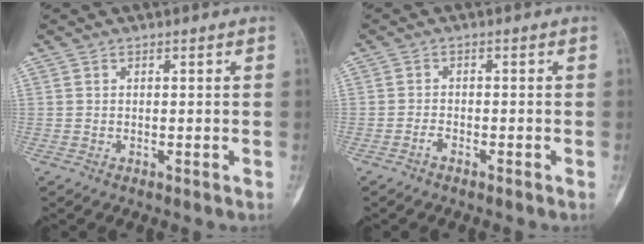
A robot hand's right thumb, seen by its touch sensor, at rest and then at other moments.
{"total": 1.3, "force": [-1.1, 0.4, 0.6], "torque": [-0.017, 0.005, -0.023]}